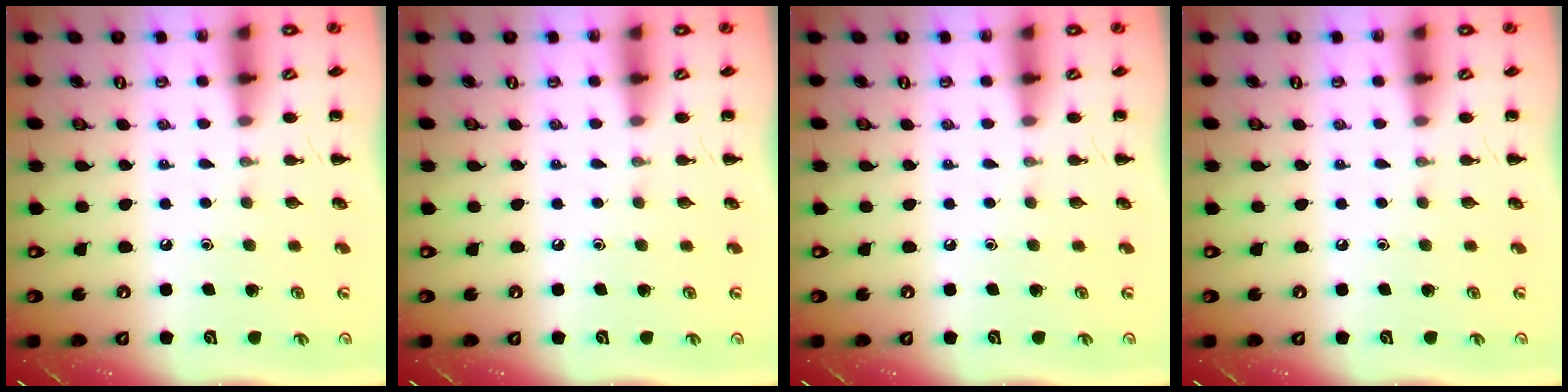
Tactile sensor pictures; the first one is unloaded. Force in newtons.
{"total": 0.0}
{"total": 0.0}
{"total": 0.0}